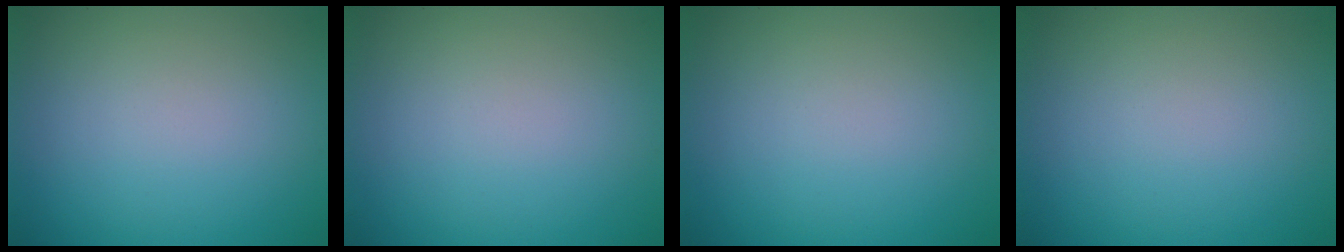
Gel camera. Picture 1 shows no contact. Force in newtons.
{"total": 0.0}
{"total": 0.0}
{"total": 0.0}